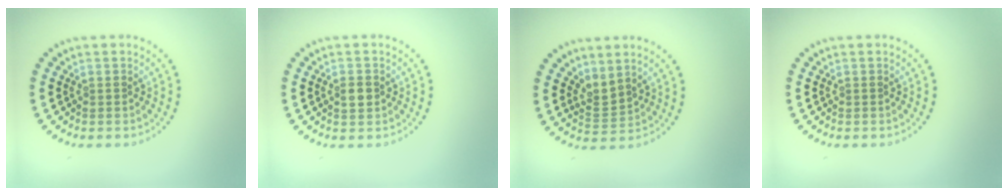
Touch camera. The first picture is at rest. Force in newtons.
{"total": 1.6, "press": 1.6, "slide": 0.2}
{"total": 2.2, "press": 1.5, "slide": 1.6}
{"total": 0.0}